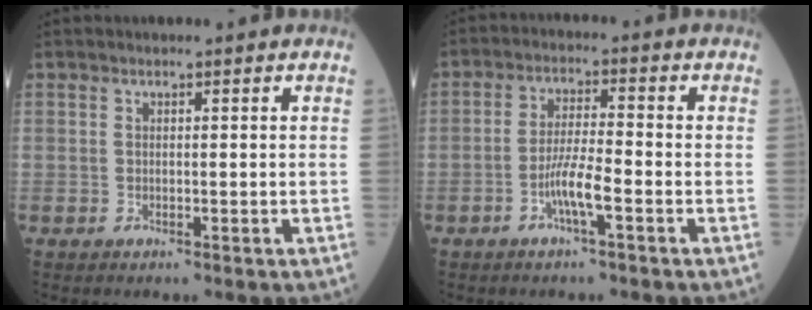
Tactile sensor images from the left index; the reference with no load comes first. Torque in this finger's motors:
{"motor_torque": [0.04, 0.17, 0.20, 0.04]}